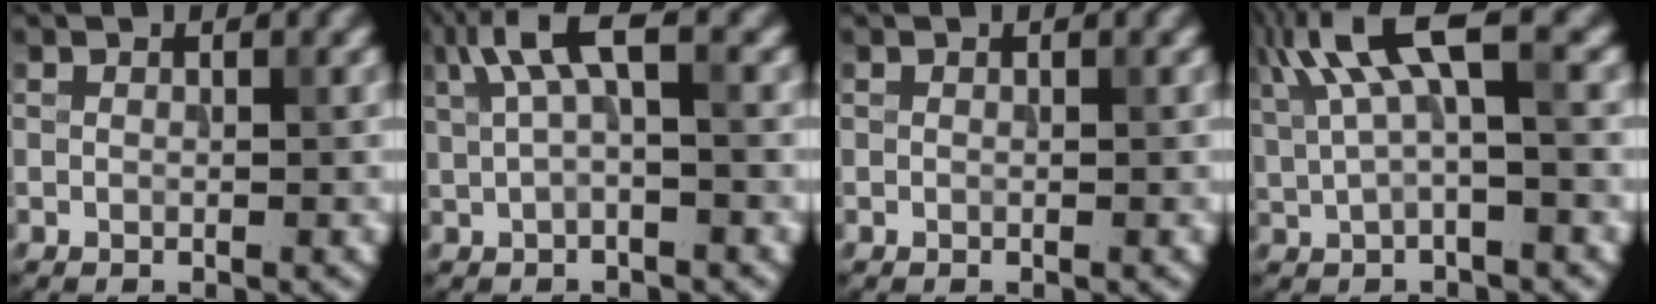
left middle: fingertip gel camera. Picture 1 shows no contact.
{"total": 4.4, "force": [1.5, 1.1, 3.9], "torque": [-0.078, 0.008, 0.025]}
{"total": 0.0}
{"total": 6.2, "force": [2.3, 1.6, 5.6], "torque": [-0.113, 0.012, 0.045]}